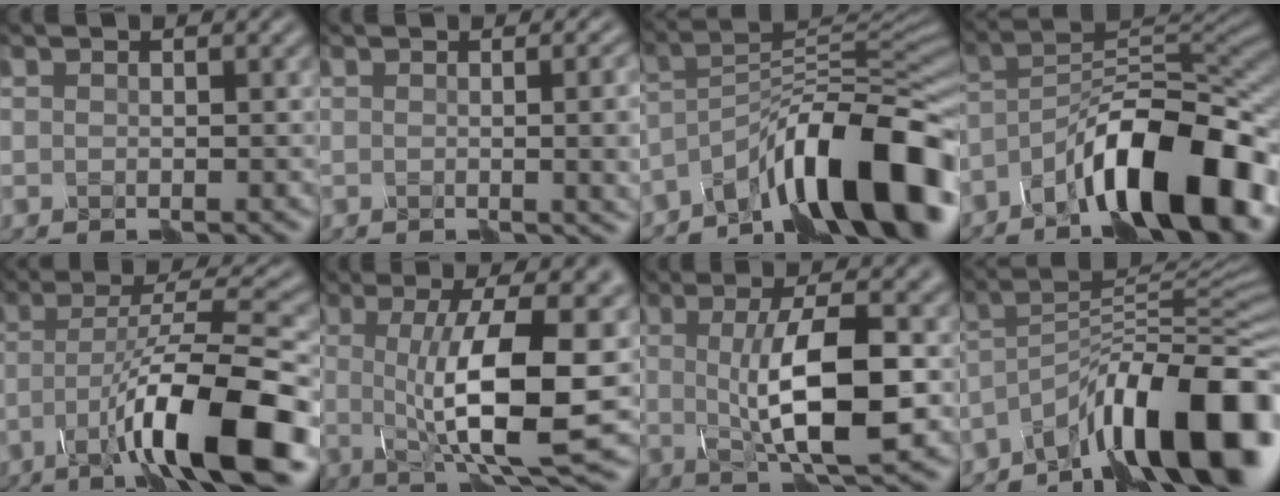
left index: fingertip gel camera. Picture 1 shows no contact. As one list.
[{"total": 6.4, "force": [-0.1, 2.8, 5.8], "torque": [-0.042, -0.011, 0.013]}, {"total": 12.0, "force": [-8.3, 2.6, 8.2], "torque": [-0.113, 0.022, -0.145]}, {"total": 12.6, "force": [-8.4, 3.2, 8.9], "torque": [-0.138, 0.019, -0.146]}, {"total": 11.9, "force": [-6.6, 1.7, 9.7], "torque": [-0.162, 0.014, -0.103]}, {"total": 11.3, "force": [-0.6, 2.4, 11.0], "torque": [-0.152, 0.001, -0.010]}, {"total": 8.6, "force": [-0.4, 1.9, 8.4], "torque": [-0.124, 0.001, -0.004]}, {"total": 12.8, "force": [-8.5, 2.8, 9.2], "torque": [-0.133, 0.021, -0.148]}]